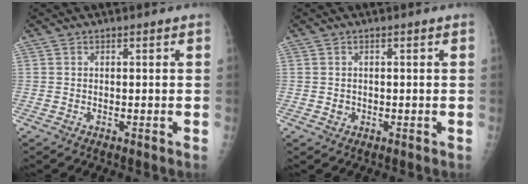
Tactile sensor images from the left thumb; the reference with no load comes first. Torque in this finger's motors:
{"motor_torque": [-0.18, 0.03, 0.05, 0.01, -0.02]}